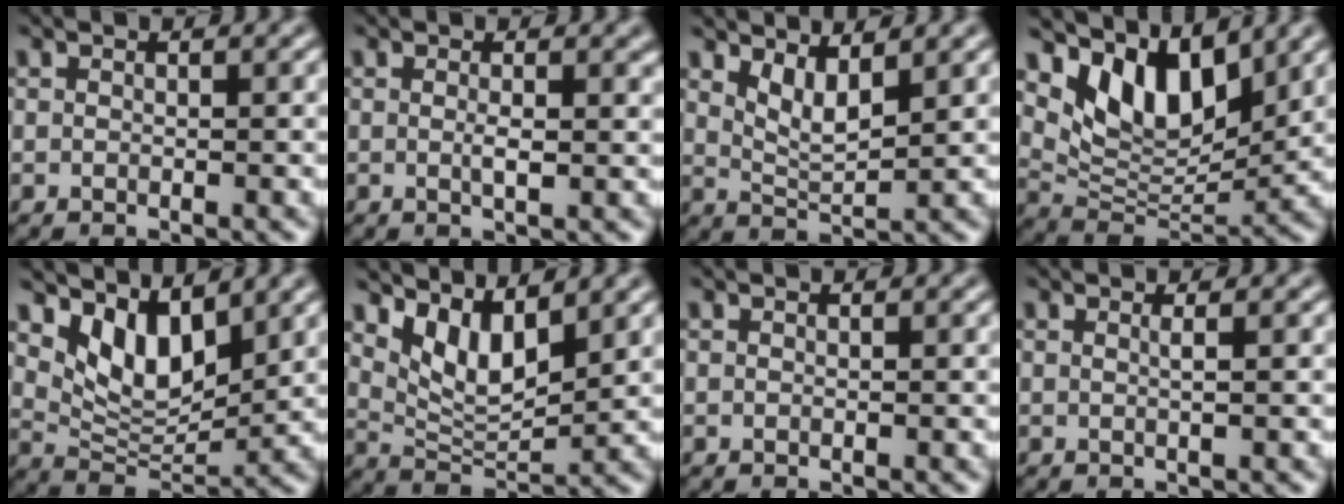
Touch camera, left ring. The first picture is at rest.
{"total": 1.5, "force": [0.2, 0.4, 1.4], "torque": [-0.022, -0.001, 0.002]}
{"total": 2.8, "force": [1.8, 0.8, 2.0], "torque": [-0.040, -0.013, 0.039]}
{"total": 7.7, "force": [4.9, 3.7, 4.6], "torque": [-0.083, -0.010, 0.087]}
{"total": 5.2, "force": [3.3, 2.5, 3.2], "torque": [-0.067, -0.018, 0.059]}
{"total": 4.9, "force": [3.0, 2.0, 3.3], "torque": [-0.069, -0.017, 0.056]}
{"total": 0.0}
{"total": 0.8, "force": [0.1, 0.3, 0.7], "torque": [-0.008, 0.001, -0.003]}